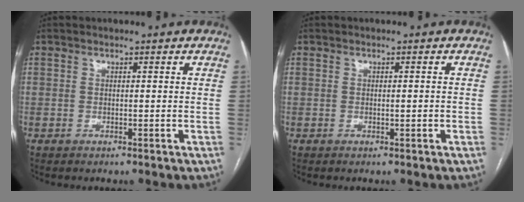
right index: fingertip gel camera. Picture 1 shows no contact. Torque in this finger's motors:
{"motor_torque": [-0.25, -0.03, -0.05, 0.00]}